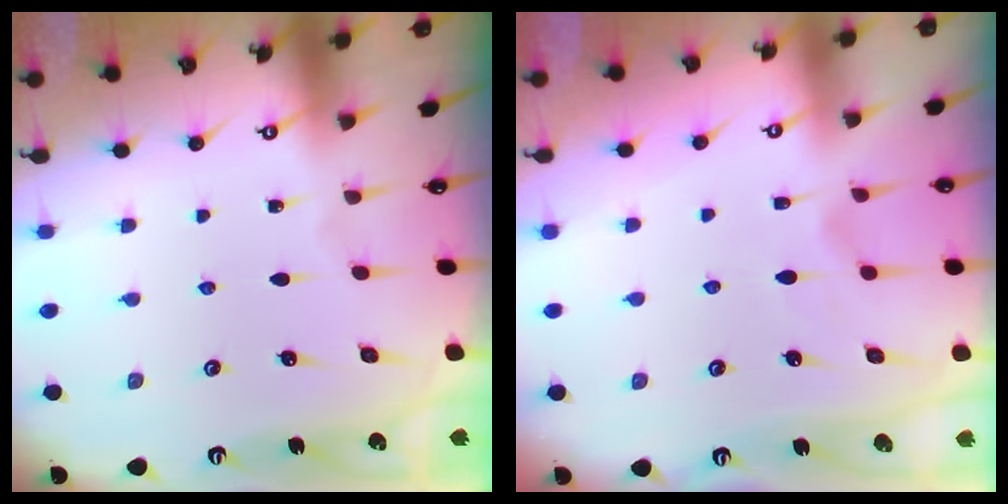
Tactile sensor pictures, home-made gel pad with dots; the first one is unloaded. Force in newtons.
{"total": 1.8, "press": 1.3, "slide": 1.2}